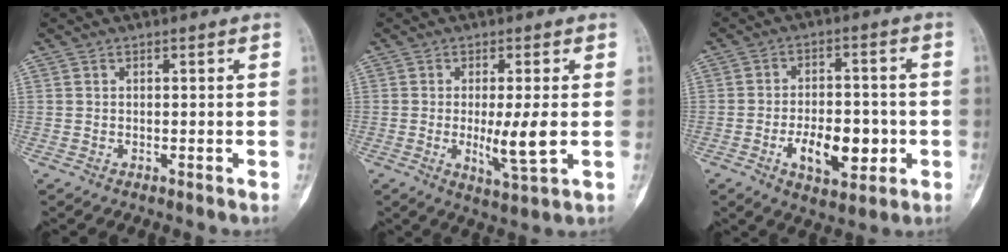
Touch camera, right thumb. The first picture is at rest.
{"total": 7.2, "force": [-0.4, 1.0, 7.1], "torque": [-0.126, -0.019, -0.007]}
{"total": 10.9, "force": [-3.0, 5.8, 8.8], "torque": [-0.118, 0.017, -0.042]}